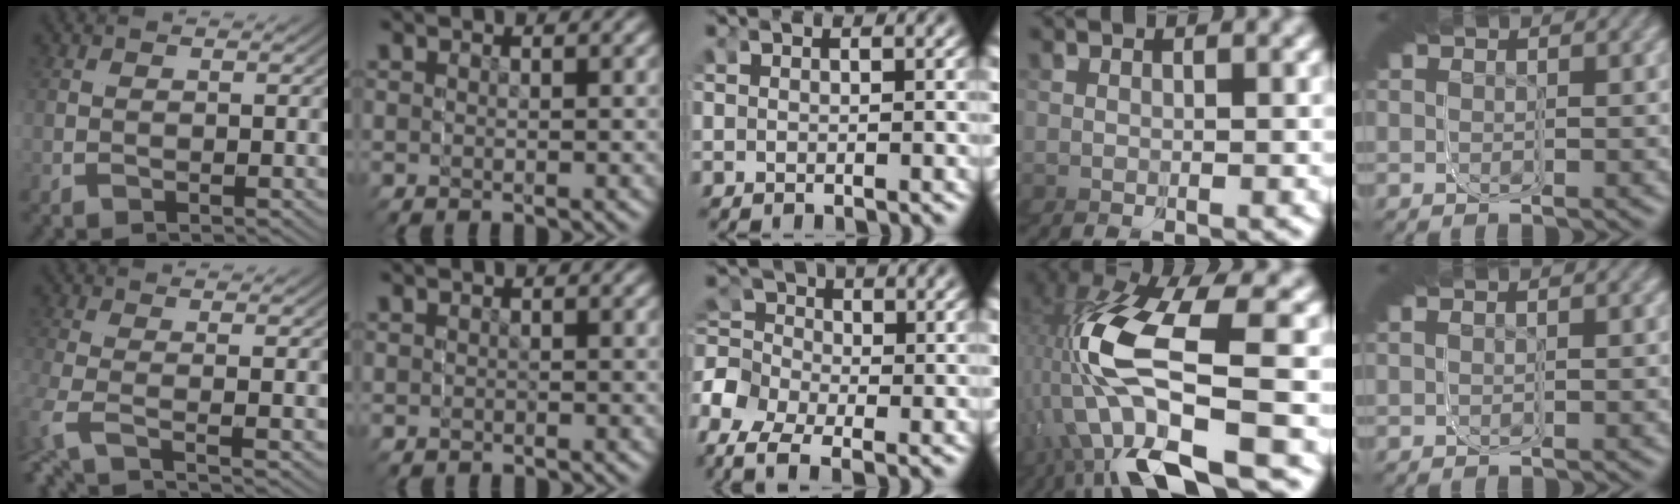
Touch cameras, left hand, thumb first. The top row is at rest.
{"thumb": {"total": 1.5, "force": [-0.1, -1.3, 0.8], "torque": [-0.030, 0.003, -0.007]}, "index": {"total": 1.2, "force": [-0.1, 0.9, 0.8], "torque": [-0.019, -0.007, 0.001]}, "middle": {"total": 5.9, "force": [-2.0, 4.7, 3.0], "torque": [-0.075, -0.031, -0.027]}, "ring": {"total": 7.6, "force": [-1.3, 3.6, 6.6], "torque": [-0.214, -0.019, -0.002]}}